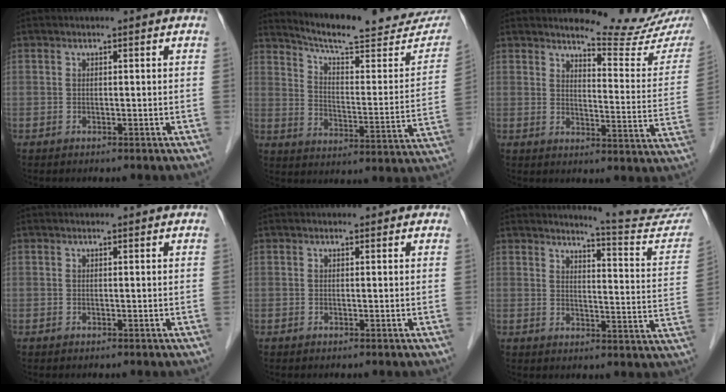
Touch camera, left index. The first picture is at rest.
{"total": 23.1, "force": [21.3, 3.2, 8.5], "torque": [-0.120, -0.061, 0.274]}
{"total": 11.6, "force": [11.2, -0.6, 3.1], "torque": [-0.034, -0.072, 0.130]}
{"total": 1.3, "force": [1.3, 0.1, 0.1], "torque": [-0.011, 0.007, 0.013]}
{"total": 2.3, "force": [2.0, 0.9, 0.4], "torque": [-0.008, 0.014, 0.016]}
{"total": 14.8, "force": [14.6, -0.9, 2.2], "torque": [-0.022, -0.111, 0.156]}